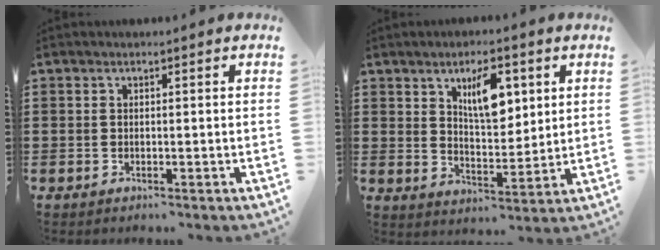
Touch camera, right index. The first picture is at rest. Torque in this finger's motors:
{"motor_torque": [0.99, 0.59, 0.41, 0.13]}